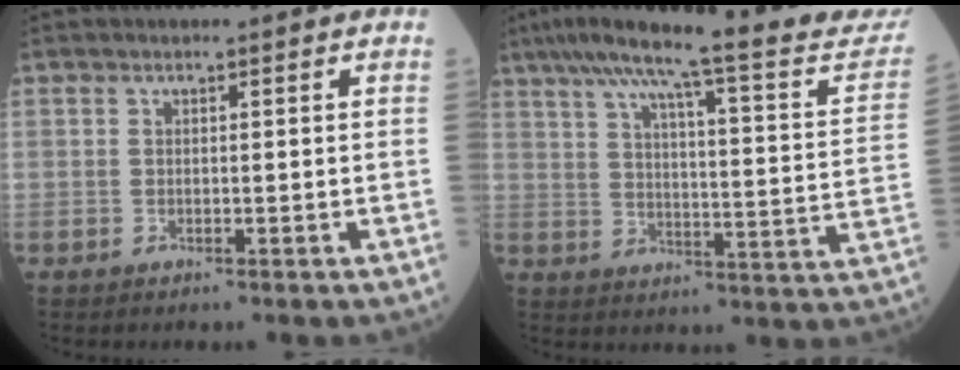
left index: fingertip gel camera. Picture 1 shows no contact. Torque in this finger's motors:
{"motor_torque": [0.82, -1.32, 0.65, 0.21]}